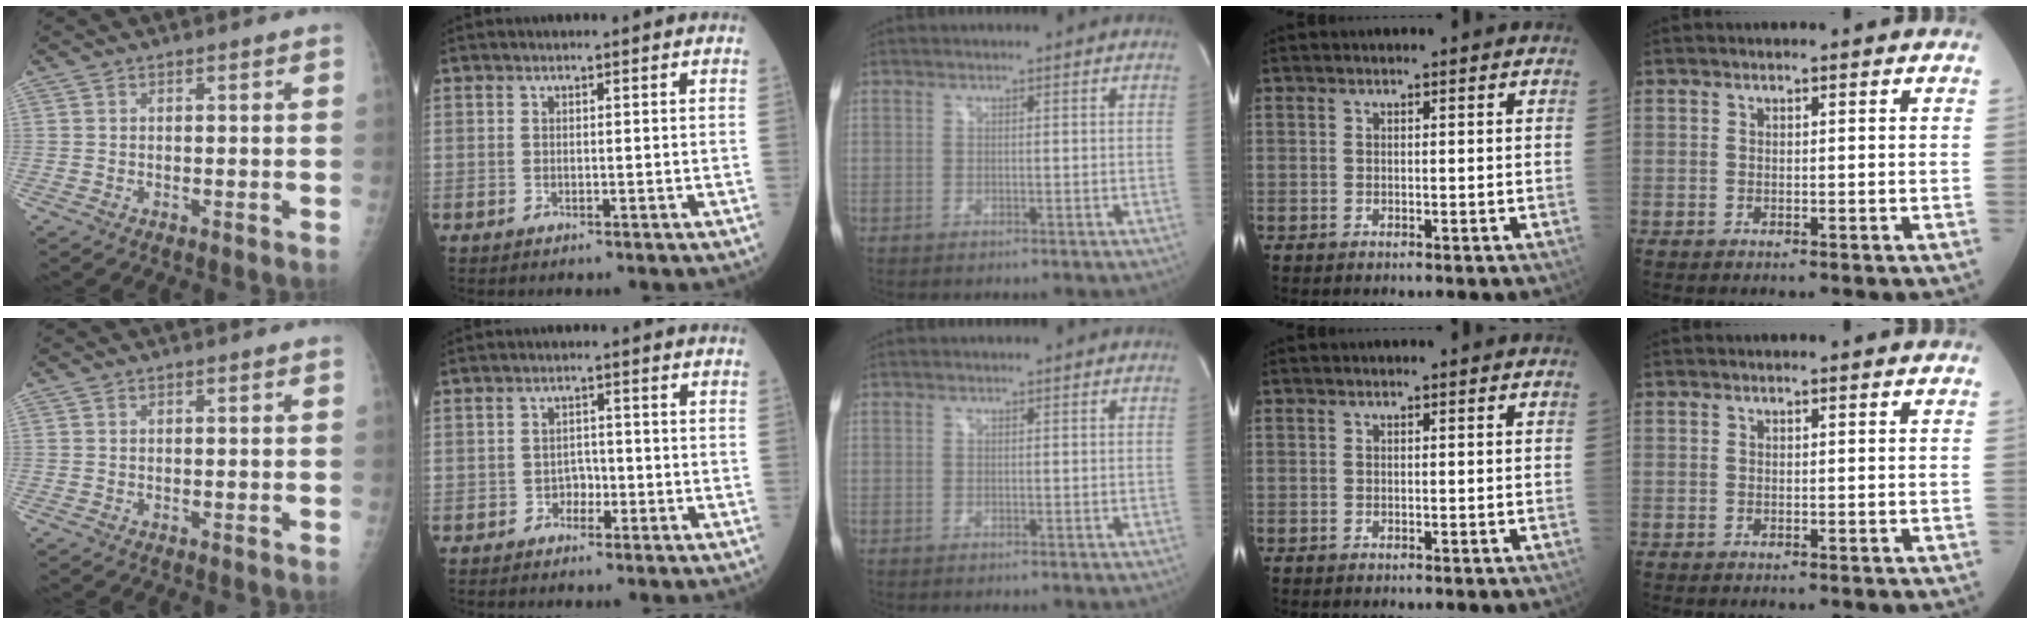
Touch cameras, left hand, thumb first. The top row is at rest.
{"index": {"total": 1.9, "force": [-1.0, 1.4, 0.8], "torque": [-0.007, 0.007, -0.019]}}